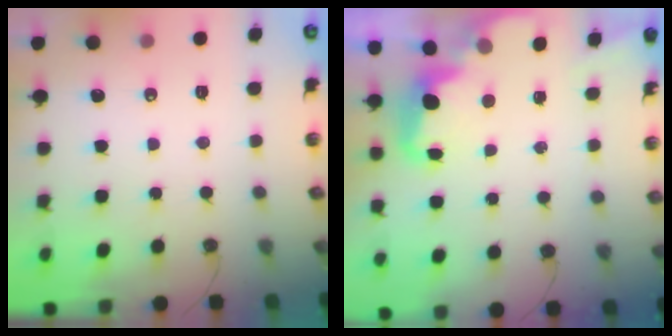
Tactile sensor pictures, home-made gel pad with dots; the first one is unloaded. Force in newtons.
{"total": 2.8, "press": 2.7, "slide": 0.7}